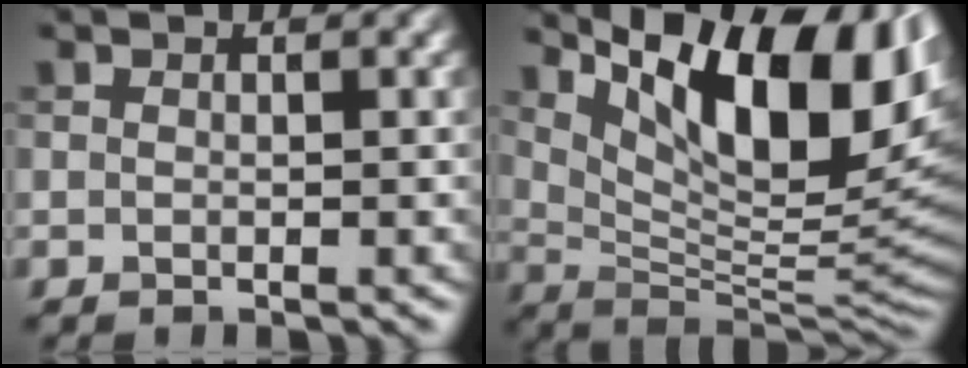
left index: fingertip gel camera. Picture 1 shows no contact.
{"total": 14.3, "force": [6.5, 5.3, 11.6], "torque": [-0.177, 0.000, 0.119]}